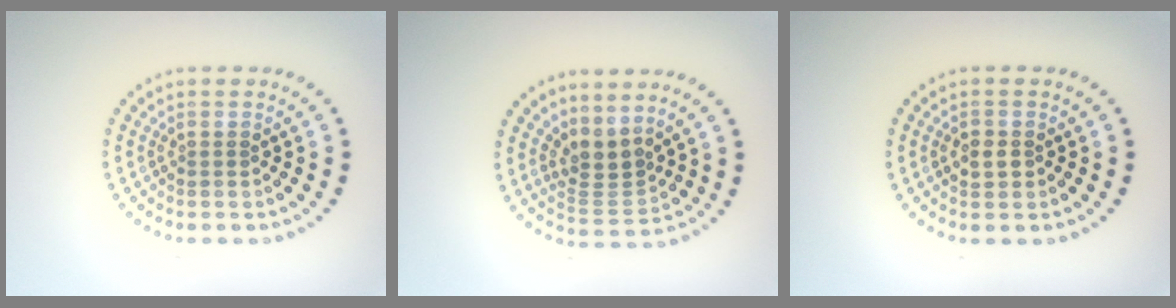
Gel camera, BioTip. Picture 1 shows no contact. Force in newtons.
{"total": 2.8, "press": 2.0, "slide": 1.9}
{"total": 1.4, "press": 1.4, "slide": 0.2}